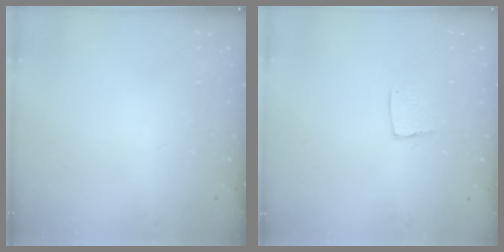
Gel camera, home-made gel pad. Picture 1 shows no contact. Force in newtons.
{"total": 5.2, "press": 5.2, "slide": 0.4}